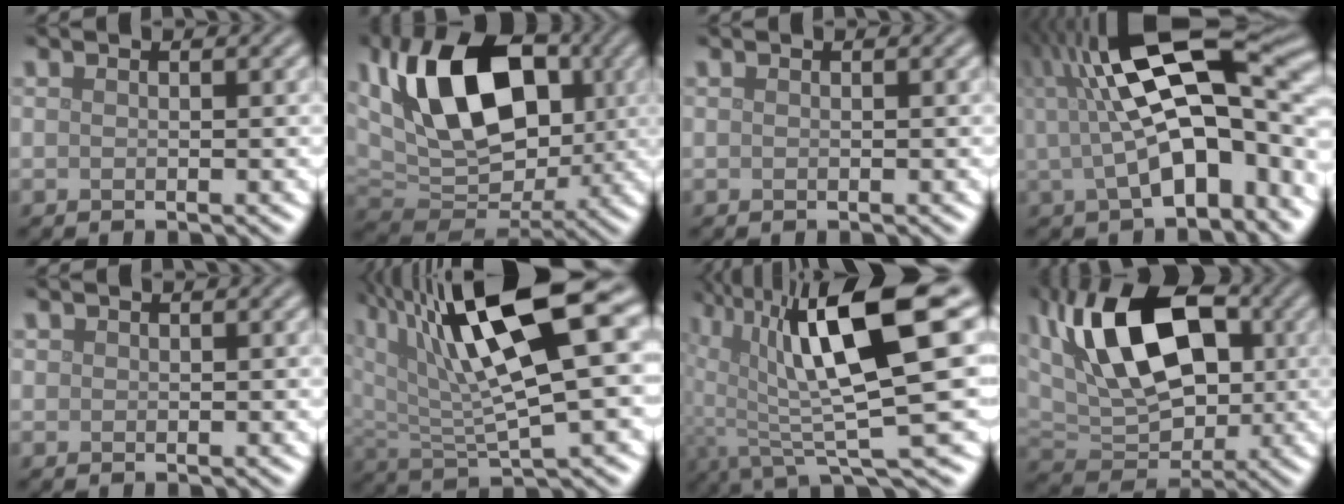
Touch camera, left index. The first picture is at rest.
{"total": 12.6, "force": [3.1, 8.0, 9.3], "torque": [-0.149, 0.008, 0.044]}
{"total": 0.0}
{"total": 14.9, "force": [1.6, 6.6, 13.3], "torque": [-0.208, 0.012, 0.026]}
{"total": 0.6, "force": [0.3, 0.5, 0.0], "torque": [0.005, 0.000, 0.006]}
{"total": 13.7, "force": [6.2, 4.3, 11.5], "torque": [-0.201, 0.012, 0.107]}
{"total": 13.6, "force": [2.7, 3.5, 12.9], "torque": [-0.214, 0.002, 0.051]}
{"total": 11.5, "force": [3.0, 6.8, 8.8], "torque": [-0.144, 0.013, 0.038]}